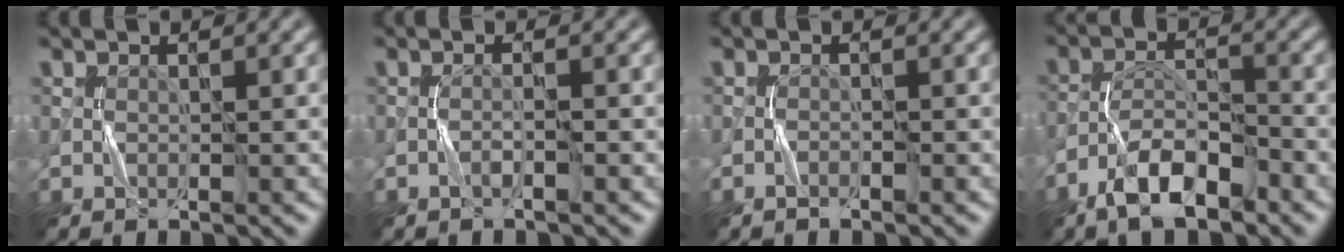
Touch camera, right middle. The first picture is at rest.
{"total": 1.1, "force": [-0.7, 0.0, 0.8], "torque": [-0.016, 0.007, -0.016]}
{"total": 0.8, "force": [-0.7, 0.1, 0.4], "torque": [-0.007, 0.003, -0.014]}
{"total": 5.9, "force": [-4.1, 2.0, 3.7], "torque": [-0.064, 0.004, -0.078]}